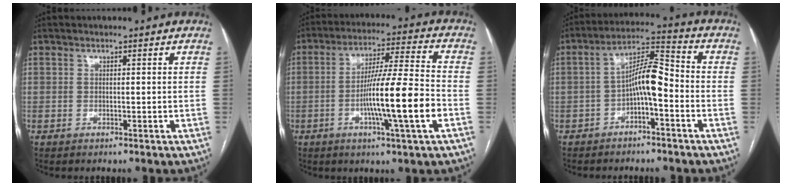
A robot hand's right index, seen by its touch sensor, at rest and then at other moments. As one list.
[{"total": 13.5, "force": [-3.8, -0.5, 13.0], "torque": [-0.225, -0.004, -0.068]}, {"total": 7.7, "force": [-2.1, 1.6, 7.2], "torque": [-0.129, 0.028, -0.038]}]